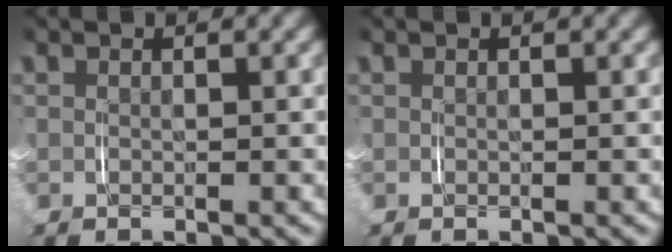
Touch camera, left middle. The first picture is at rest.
{"total": 0.0}